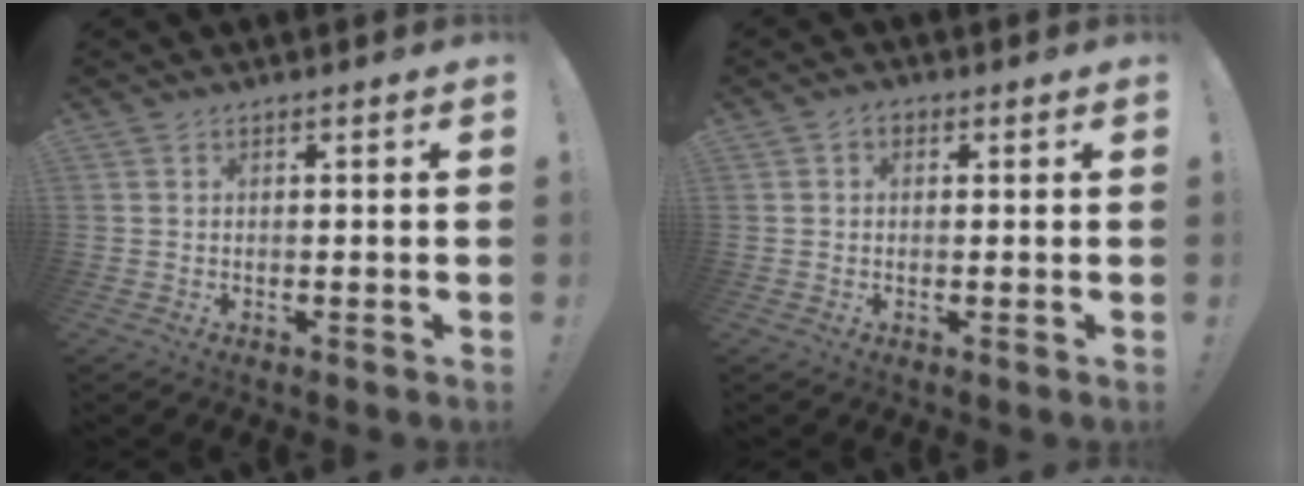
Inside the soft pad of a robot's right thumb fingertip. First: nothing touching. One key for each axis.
{"total": 1.9, "fx": 0.1, "fy": 1.5, "fz": 1.2, "tx": -0.021, "ty": 0.006, "tz": 0.001}